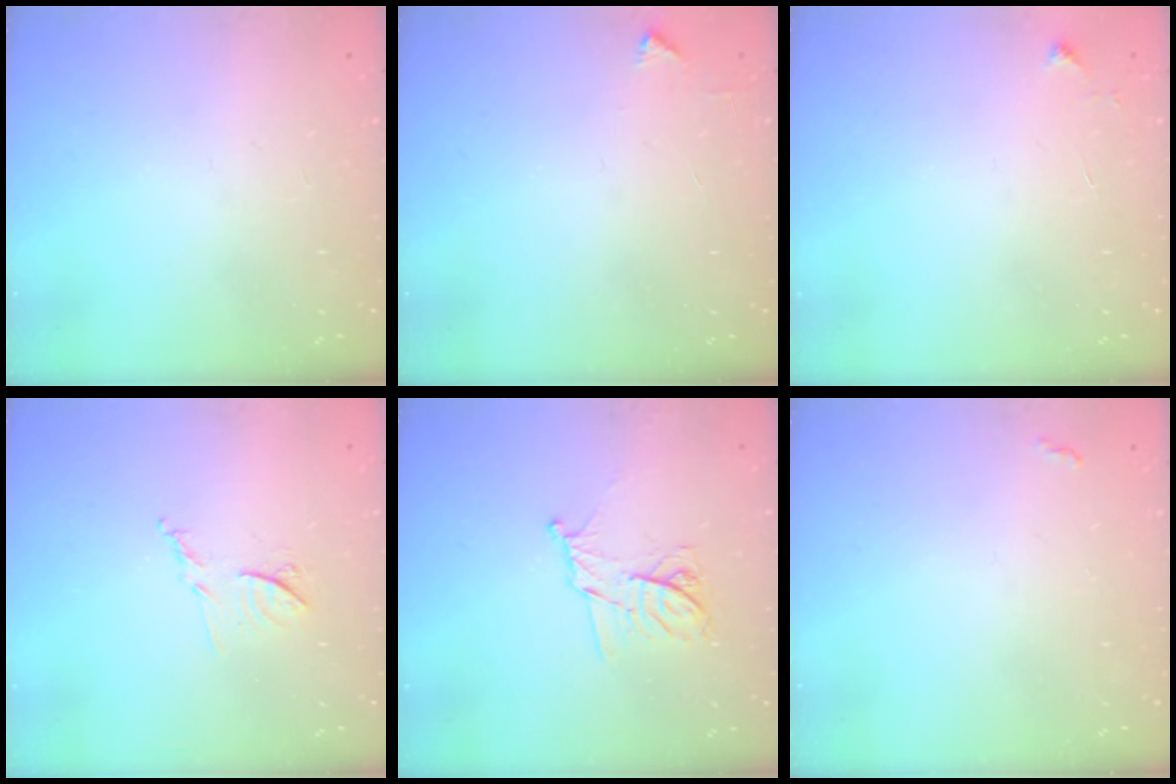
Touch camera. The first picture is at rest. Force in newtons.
{"total": 2.1, "press": 2.1, "slide": 0.3}
{"total": 3.9, "press": 3.8, "slide": 0.6}
{"total": 7.7, "press": 7.7, "slide": 0.5}
{"total": 10.3, "press": 10.3, "slide": 0.3}
{"total": 3.2, "press": 3.2, "slide": 0.5}